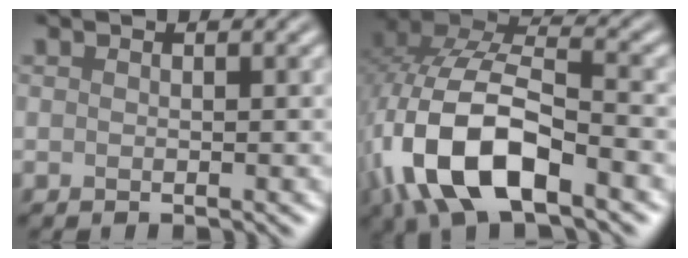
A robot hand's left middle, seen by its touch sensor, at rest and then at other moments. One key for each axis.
{"total": 12.1, "fx": -5.3, "fy": 5.2, "fz": 9.6, "tx": -0.196, "ty": 0.007, "tz": -0.105}